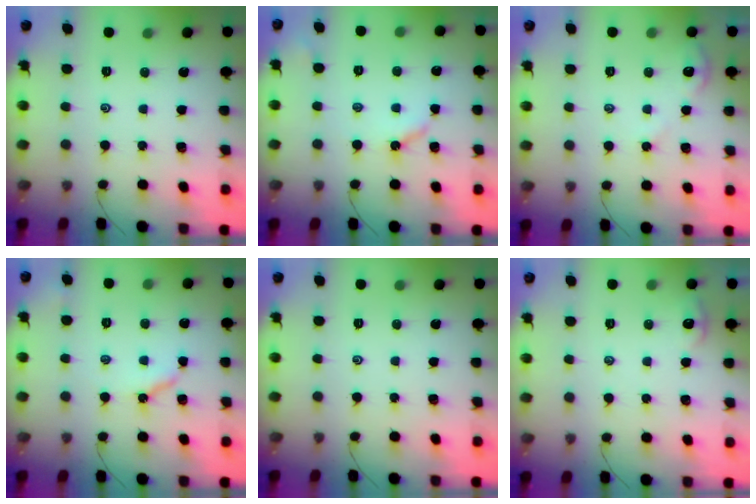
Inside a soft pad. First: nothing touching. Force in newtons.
{"total": 3.9, "press": 3.8, "slide": 0.6}
{"total": 2.4, "press": 2.4, "slide": 0.4}
{"total": 5.3, "press": 5.3, "slide": 0.2}
{"total": 0.0}
{"total": 0.0}